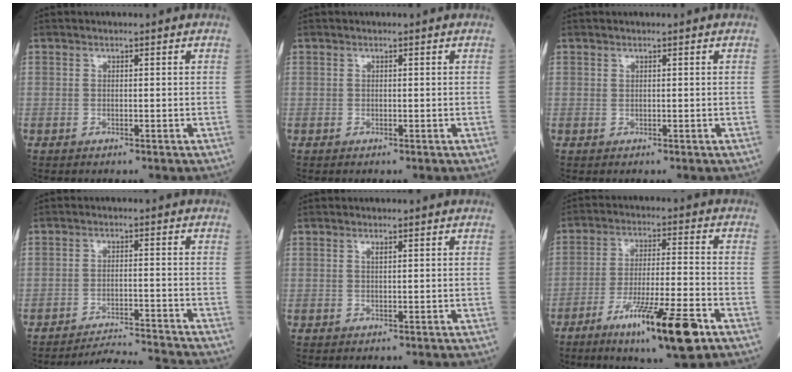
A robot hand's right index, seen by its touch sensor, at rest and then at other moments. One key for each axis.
{"total": 0.0}
{"total": 0.0}
{"total": 8.0, "fx": -7.7, "fy": -2.1, "fz": 0.0, "tx": -0.005, "ty": -0.004, "tz": -0.127}
{"total": 0.6, "fx": 0.4, "fy": 0.0, "fz": 0.5, "tx": -0.012, "ty": -0.002, "tz": 0.007}
{"total": 14.4, "fx": -8.0, "fy": 1.0, "fz": 11.9, "tx": -0.200, "ty": -0.028, "tz": -0.132}